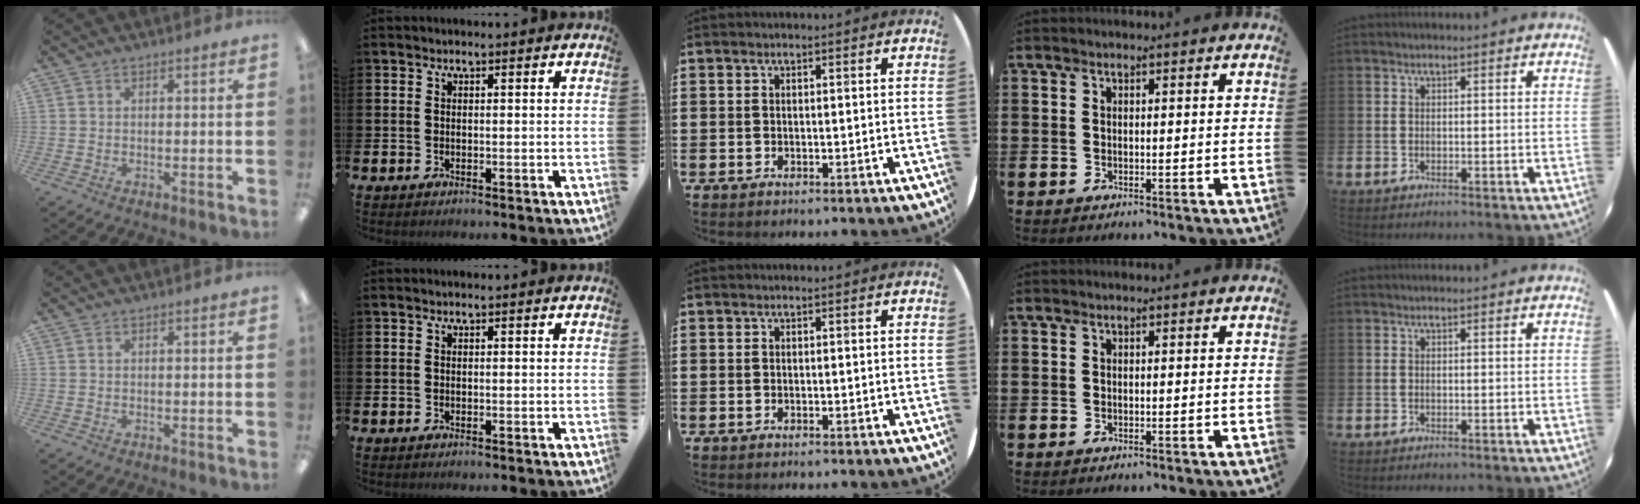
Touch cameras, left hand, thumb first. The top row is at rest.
{}